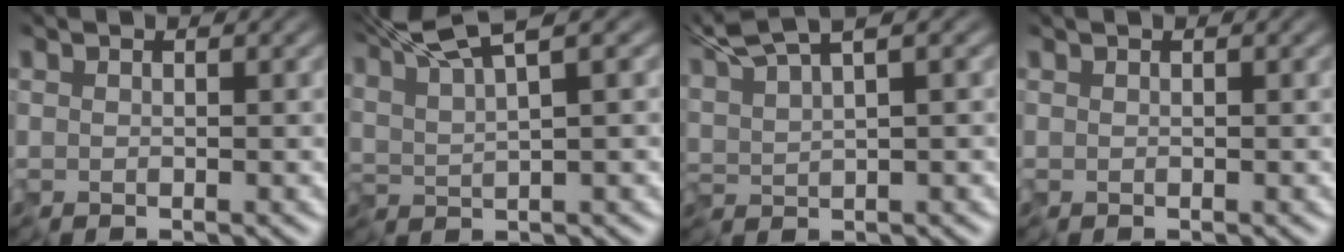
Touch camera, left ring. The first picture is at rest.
{"total": 8.6, "force": [5.8, 1.6, 6.1], "torque": [-0.107, 0.014, 0.081]}
{"total": 5.4, "force": [3.8, 0.8, 3.7], "torque": [-0.079, 0.020, 0.060]}
{"total": 0.0}